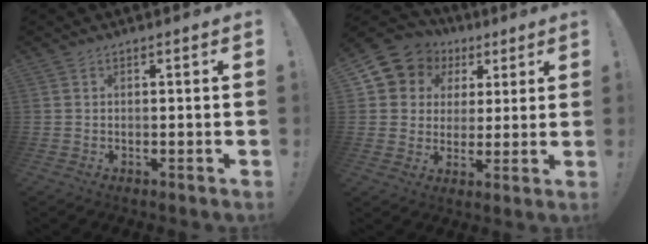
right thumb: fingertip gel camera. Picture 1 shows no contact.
{"total": 9.4, "force": [3.9, 8.4, 2.0], "torque": [-0.034, -0.025, 0.082]}